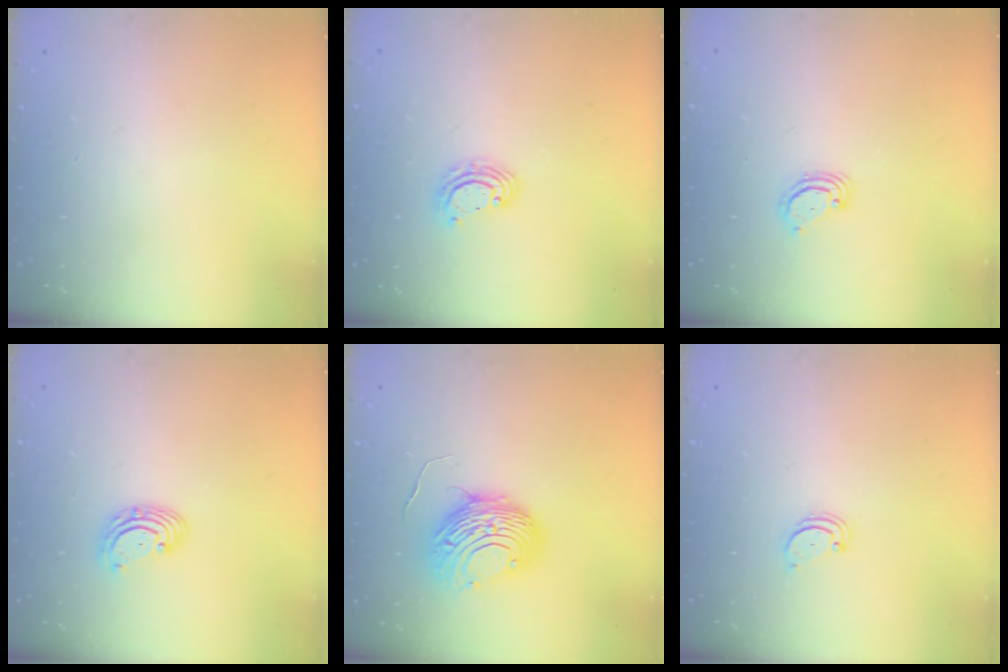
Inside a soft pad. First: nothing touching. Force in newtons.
{"total": 4.6, "press": 4.6, "slide": 0.2}
{"total": 2.8, "press": 2.8, "slide": 0.3}
{"total": 2.8, "press": 2.8, "slide": 0.2}
{"total": 11.0, "press": 11.0, "slide": 1.0}
{"total": 2.2, "press": 2.2, "slide": 0.2}